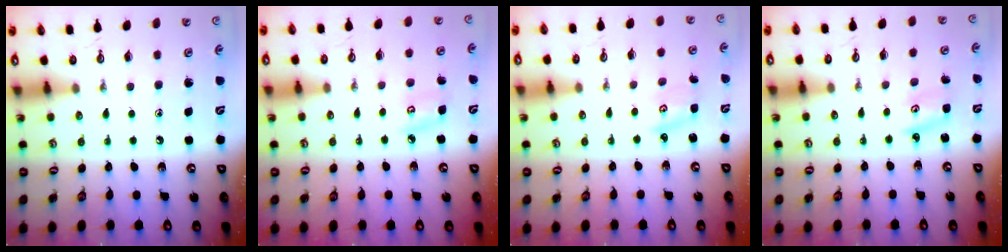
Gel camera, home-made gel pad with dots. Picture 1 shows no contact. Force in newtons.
{"total": 5.3, "press": 5.3, "slide": 0.6}
{"total": 2.8, "press": 2.8, "slide": 0.3}
{"total": 3.4, "press": 3.4, "slide": 0.4}